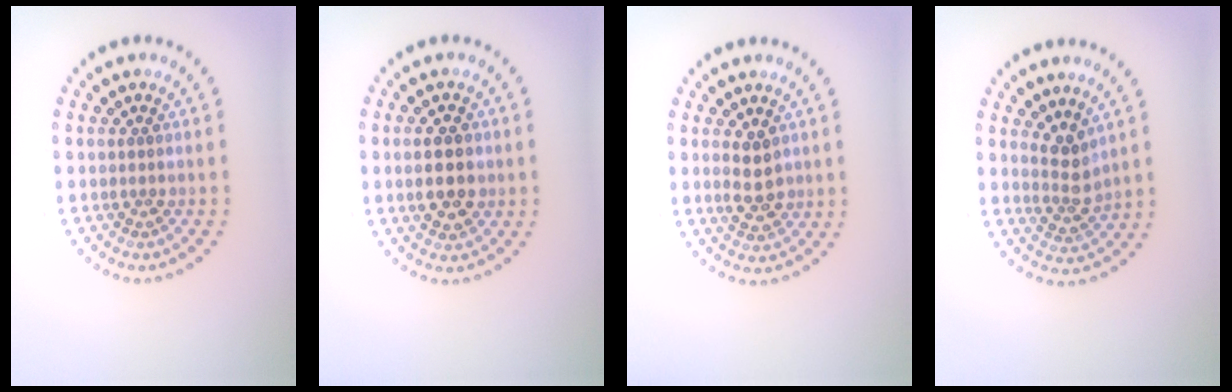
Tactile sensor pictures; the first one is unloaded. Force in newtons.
{"total": 4.6, "press": 4.6, "slide": 0.2}
{"total": 2.6, "press": 2.6, "slide": 0.3}
{"total": 2.6, "press": 2.0, "slide": 1.6}